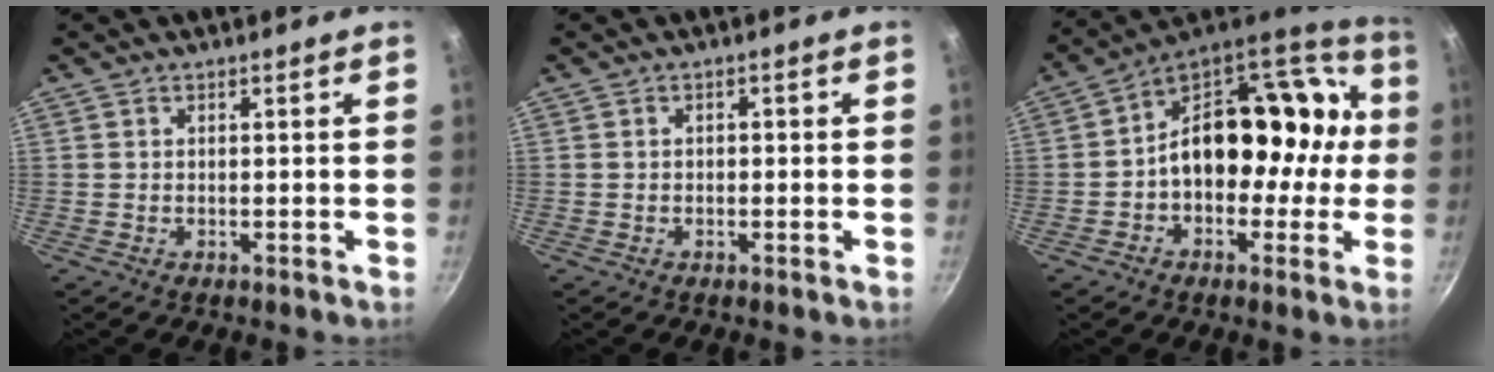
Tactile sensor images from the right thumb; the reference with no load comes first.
{"total": 0.9, "force": [-0.3, 0.7, 0.6], "torque": [-0.010, 0.006, -0.004]}
{"total": 21.6, "force": [0.1, 15.5, 15.0], "torque": [-0.157, 0.073, -0.003]}